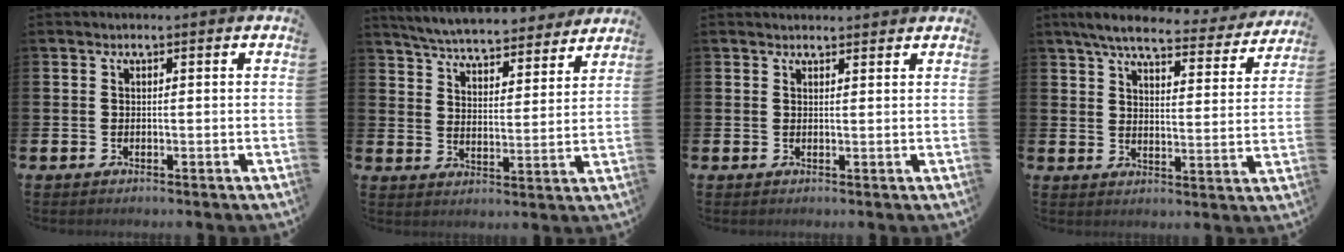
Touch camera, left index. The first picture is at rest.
{"total": 6.2, "force": [6.0, 0.8, 1.0], "torque": [-0.044, -0.045, 0.103]}
{"total": 1.4, "force": [1.4, 0.3, 0.0], "torque": [0.005, -0.004, 0.025]}
{"total": 6.8, "force": [6.1, 1.2, 2.9], "torque": [-0.069, -0.031, 0.100]}